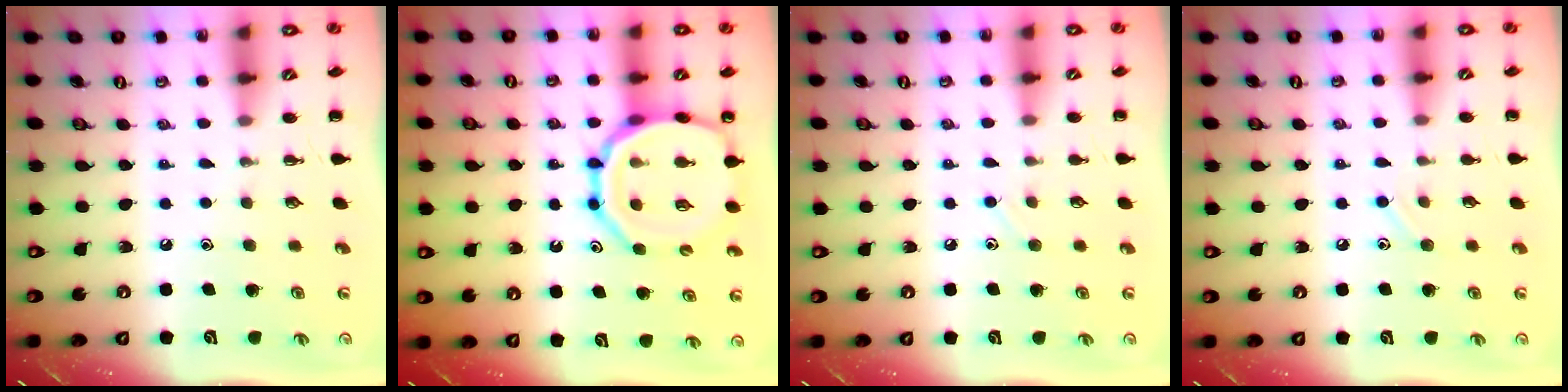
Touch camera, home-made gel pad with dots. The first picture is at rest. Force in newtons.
{"total": 16.9, "press": 16.7, "slide": 2.4}
{"total": 4.2, "press": 3.9, "slide": 1.5}
{"total": 6.4, "press": 6.1, "slide": 2.0}